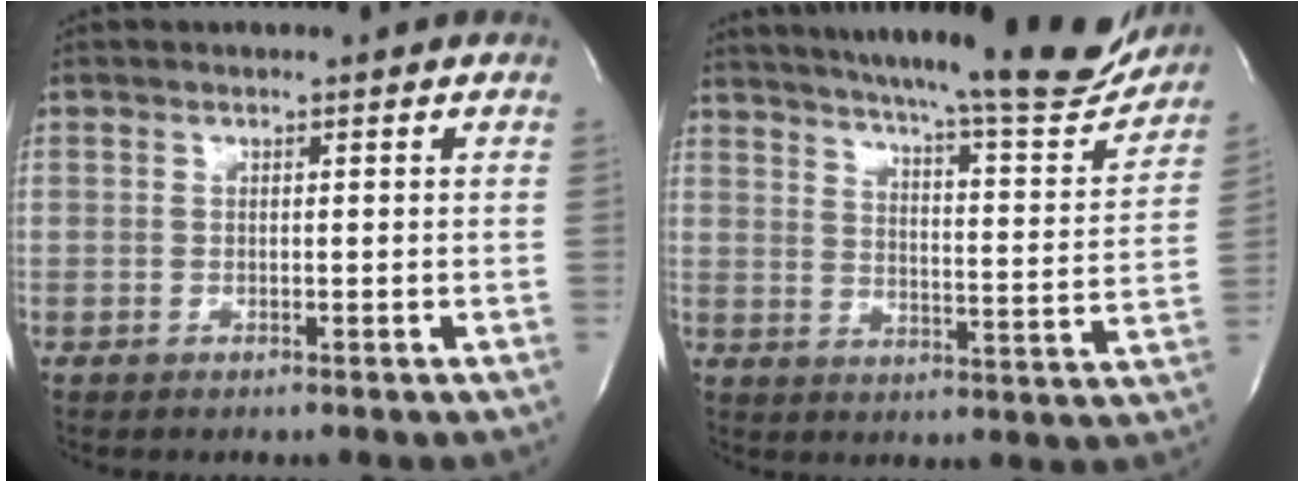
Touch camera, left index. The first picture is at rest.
{"total": 23.6, "force": [21.3, 2.0, 10.1], "torque": [-0.158, -0.063, 0.270]}